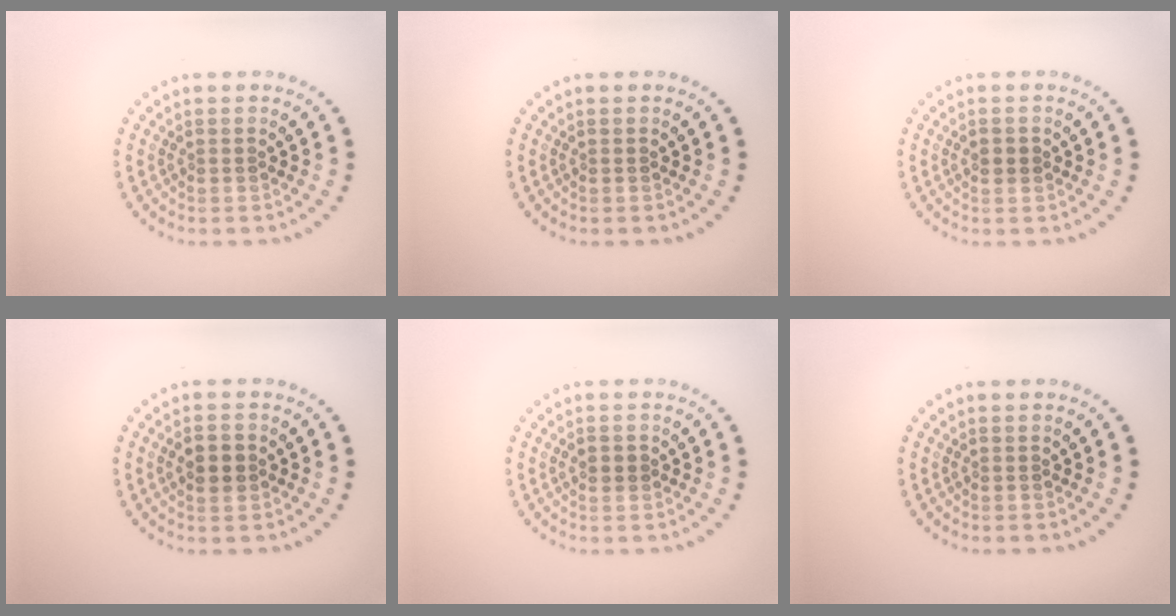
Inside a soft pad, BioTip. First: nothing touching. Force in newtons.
{"total": 0.0}
{"total": 1.6, "press": 1.6, "slide": 0.2}
{"total": 2.4, "press": 2.4, "slide": 0.2}
{"total": 1.7, "press": 1.6, "slide": 0.2}
{"total": 0.0}